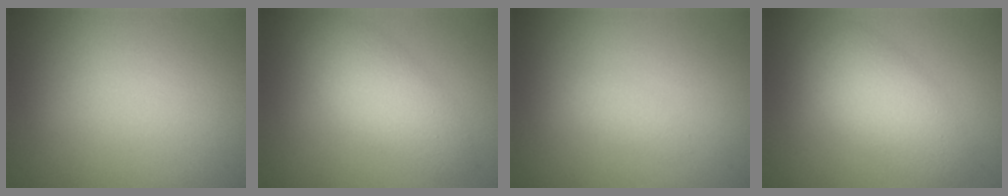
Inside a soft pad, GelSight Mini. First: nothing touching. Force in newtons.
{"total": 4.0, "press": 4.0, "slide": 0.2}
{"total": 0.9, "press": 0.9, "slide": 0.0}
{"total": 4.8, "press": 4.8, "slide": 0.1}